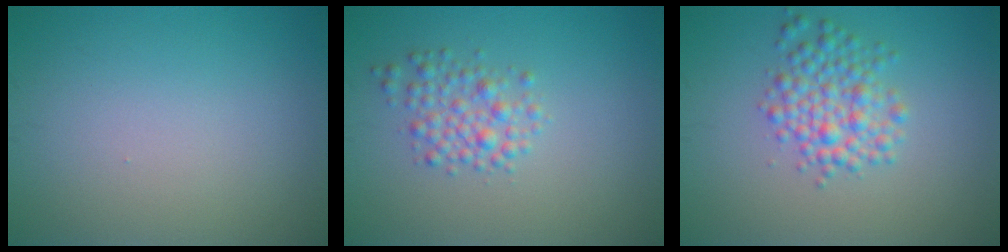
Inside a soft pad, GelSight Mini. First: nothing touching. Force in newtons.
{"total": 2.6, "press": 2.6, "slide": 0.1}
{"total": 3.7, "press": 3.7, "slide": 0.1}